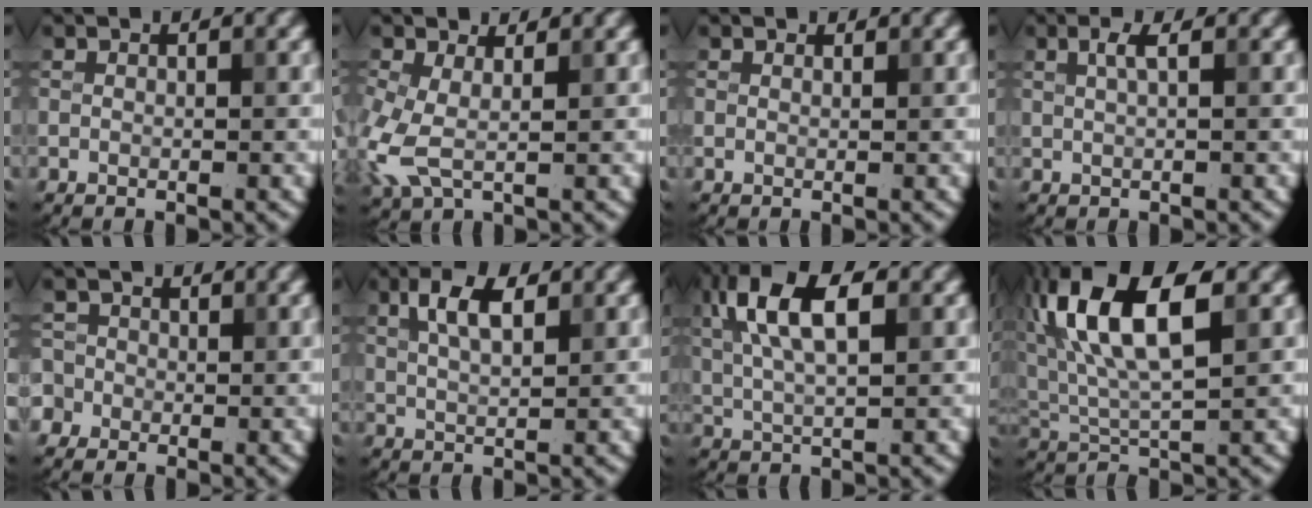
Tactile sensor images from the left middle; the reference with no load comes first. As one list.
[{"total": 4.3, "force": [0.2, 2.5, 3.5], "torque": [-0.105, -0.005, -0.002]}, {"total": 0.7, "force": [0.7, 0.2, 0.1], "torque": [-0.005, -0.005, 0.007]}, {"total": 1.6, "force": [0.6, 0.4, 1.4], "torque": [-0.025, 0.002, 0.009]}, {"total": 3.6, "force": [0.1, 3.3, 1.3], "torque": [-0.021, 0.031, -0.027]}, {"total": 4.0, "force": [1.8, 1.7, 3.1], "torque": [-0.063, 0.007, 0.032]}, {"total": 8.3, "force": [2.9, 3.3, 7.1], "torque": [-0.143, 0.022, 0.046]}, {"total": 10.1, "force": [3.7, 4.1, 8.4], "torque": [-0.173, 0.017, 0.063]}]